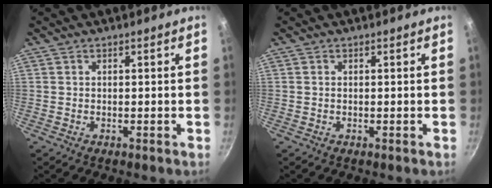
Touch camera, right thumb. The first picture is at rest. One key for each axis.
{"total": 0.0}